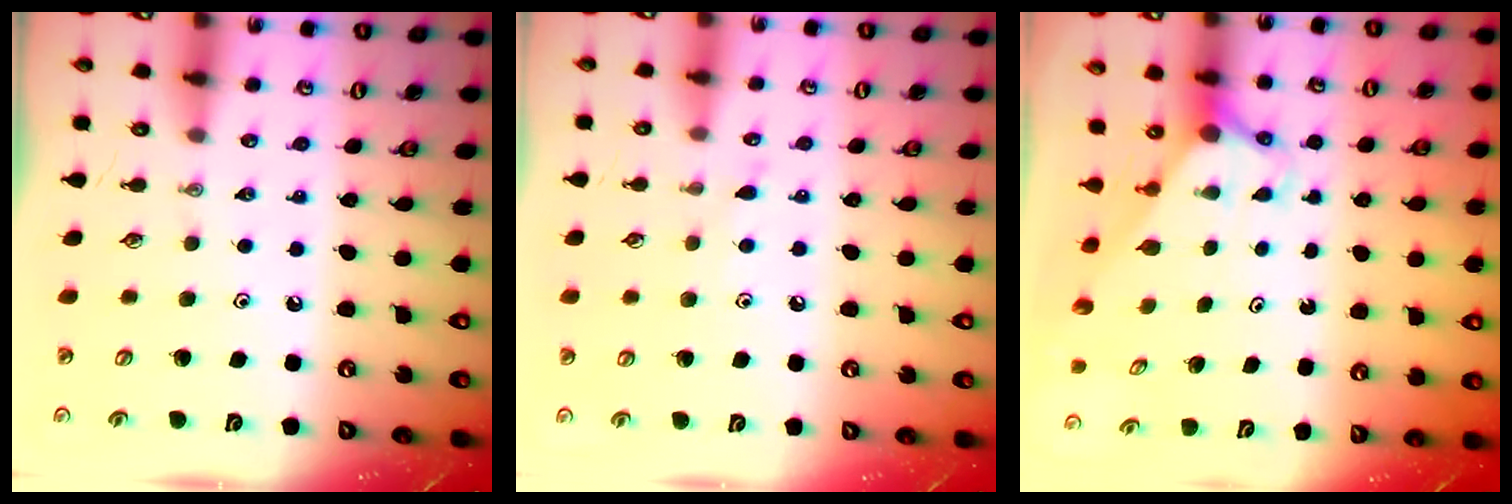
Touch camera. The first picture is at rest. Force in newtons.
{"total": 5.3, "press": 5.2, "slide": 0.7}
{"total": 2.7, "press": 2.7, "slide": 0.0}